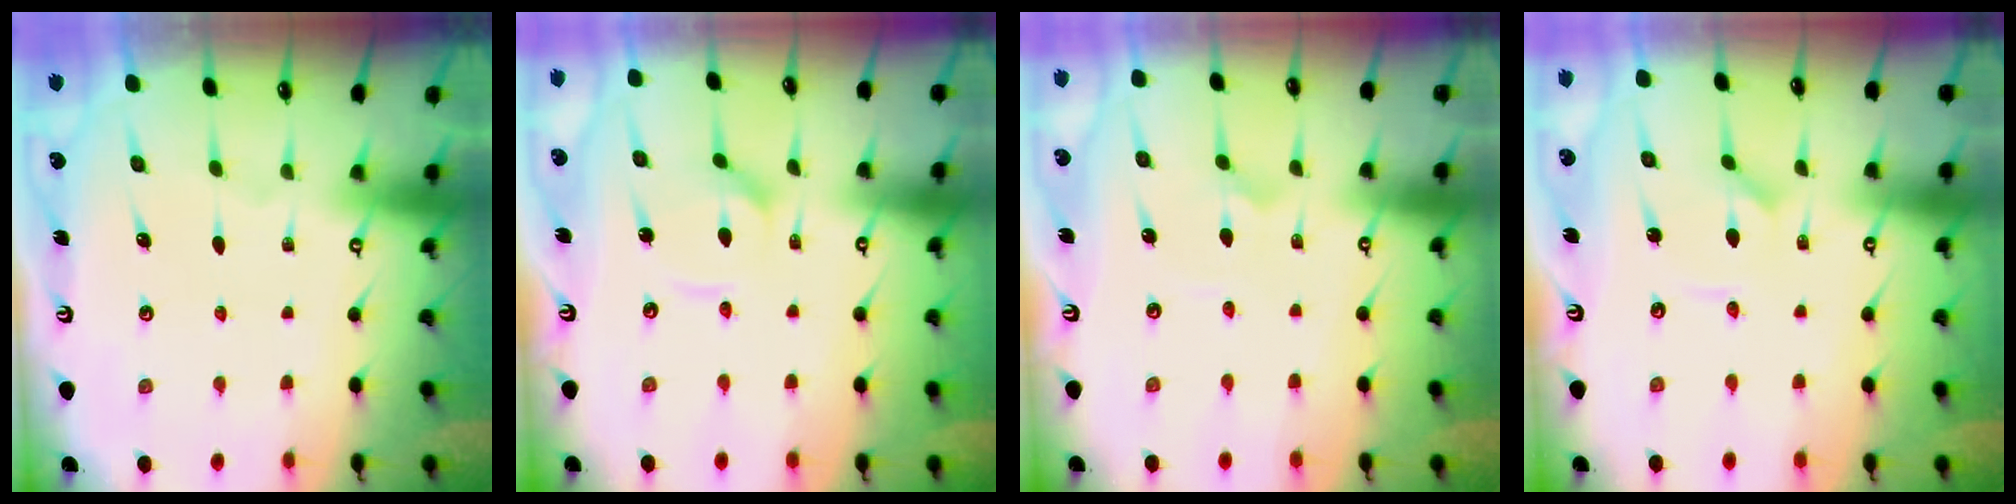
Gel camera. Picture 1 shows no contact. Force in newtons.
{"total": 4.3, "press": 4.2, "slide": 0.3}
{"total": 2.3, "press": 2.3, "slide": 0.0}
{"total": 1.7, "press": 1.6, "slide": 0.3}